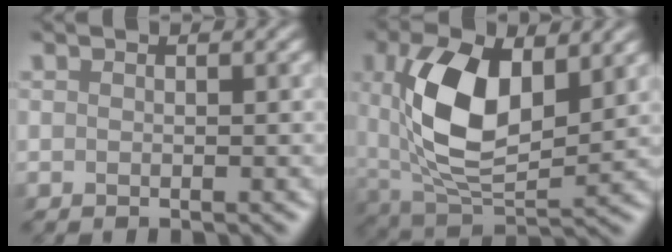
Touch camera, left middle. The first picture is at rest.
{"total": 9.2, "force": [1.7, 5.0, 7.5], "torque": [-0.169, -0.002, 0.029]}